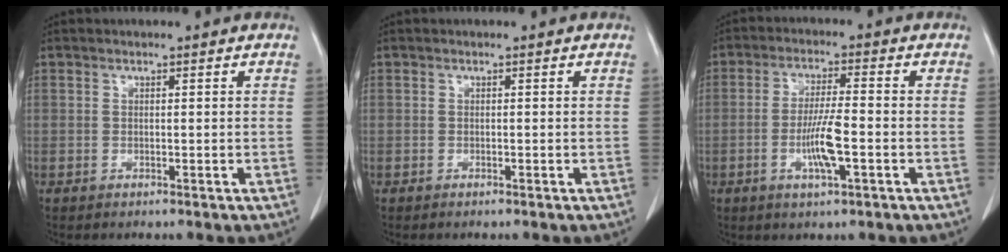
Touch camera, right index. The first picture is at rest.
{"total": 0.0}
{"total": 6.7, "force": [-1.9, 0.7, 6.4], "torque": [-0.125, -0.005, -0.035]}